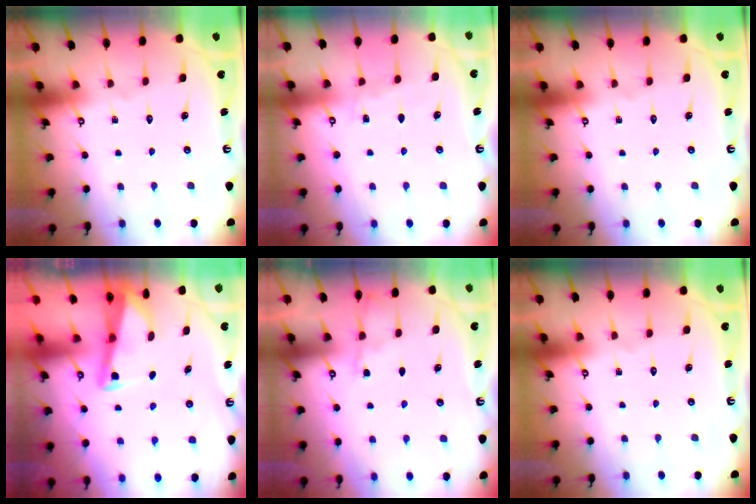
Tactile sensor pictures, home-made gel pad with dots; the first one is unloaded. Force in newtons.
{"total": 2.8, "press": 2.8, "slide": 0.4}
{"total": 0.0}
{"total": 2.9, "press": 2.9, "slide": 0.4}
{"total": 2.5, "press": 2.5, "slide": 0.4}
{"total": 0.0}